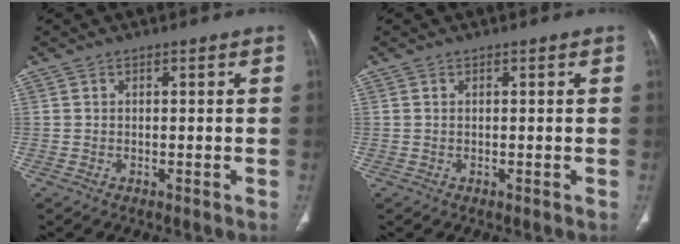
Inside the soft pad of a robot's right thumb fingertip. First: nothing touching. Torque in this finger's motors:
{"motor_torque": [-0.20, 0.09, -0.31, 0.24, 0.04]}